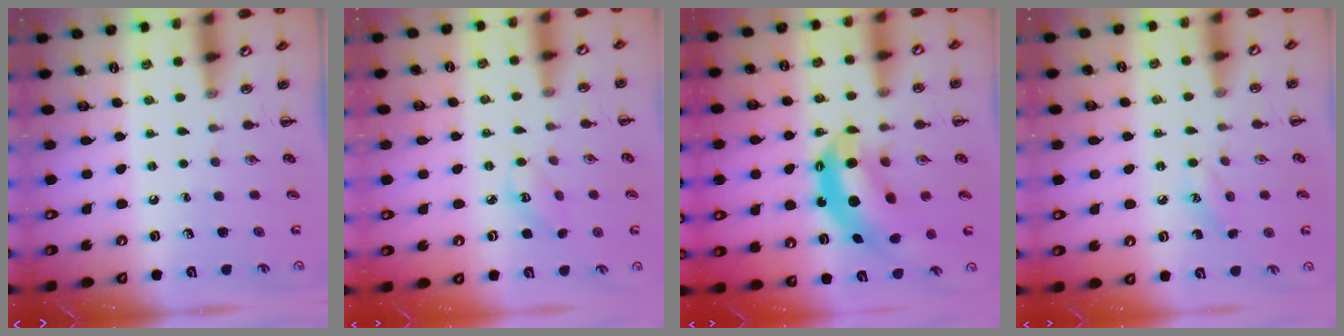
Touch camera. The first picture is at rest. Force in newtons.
{"total": 3.7, "press": 3.6, "slide": 0.6}
{"total": 11.9, "press": 11.5, "slide": 3.1}
{"total": 9.0, "press": 8.8, "slide": 1.9}